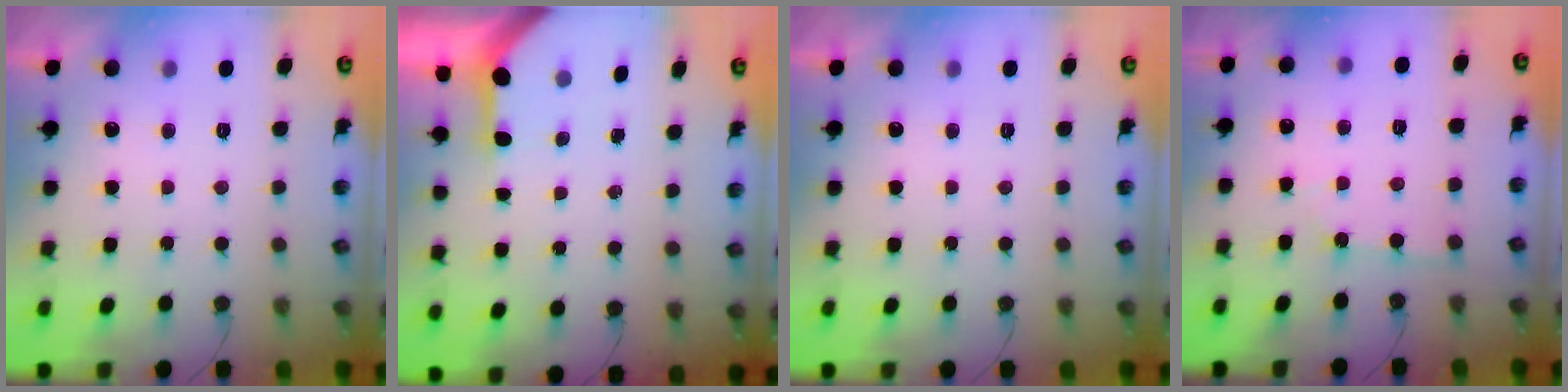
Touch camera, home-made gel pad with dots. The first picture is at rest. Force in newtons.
{"total": 3.3, "press": 3.3, "slide": 0.2}
{"total": 0.0}
{"total": 1.0, "press": 1.0, "slide": 0.2}